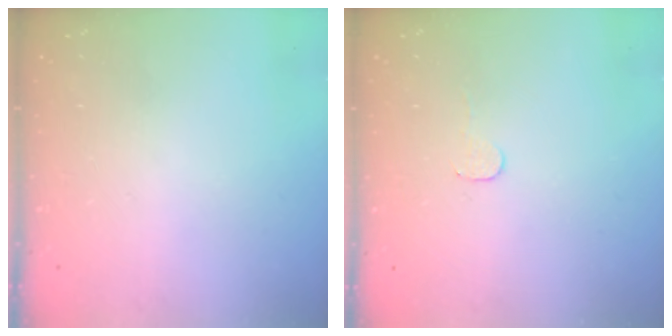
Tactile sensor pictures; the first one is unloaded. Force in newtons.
{"total": 2.8, "press": 2.8, "slide": 0.2}